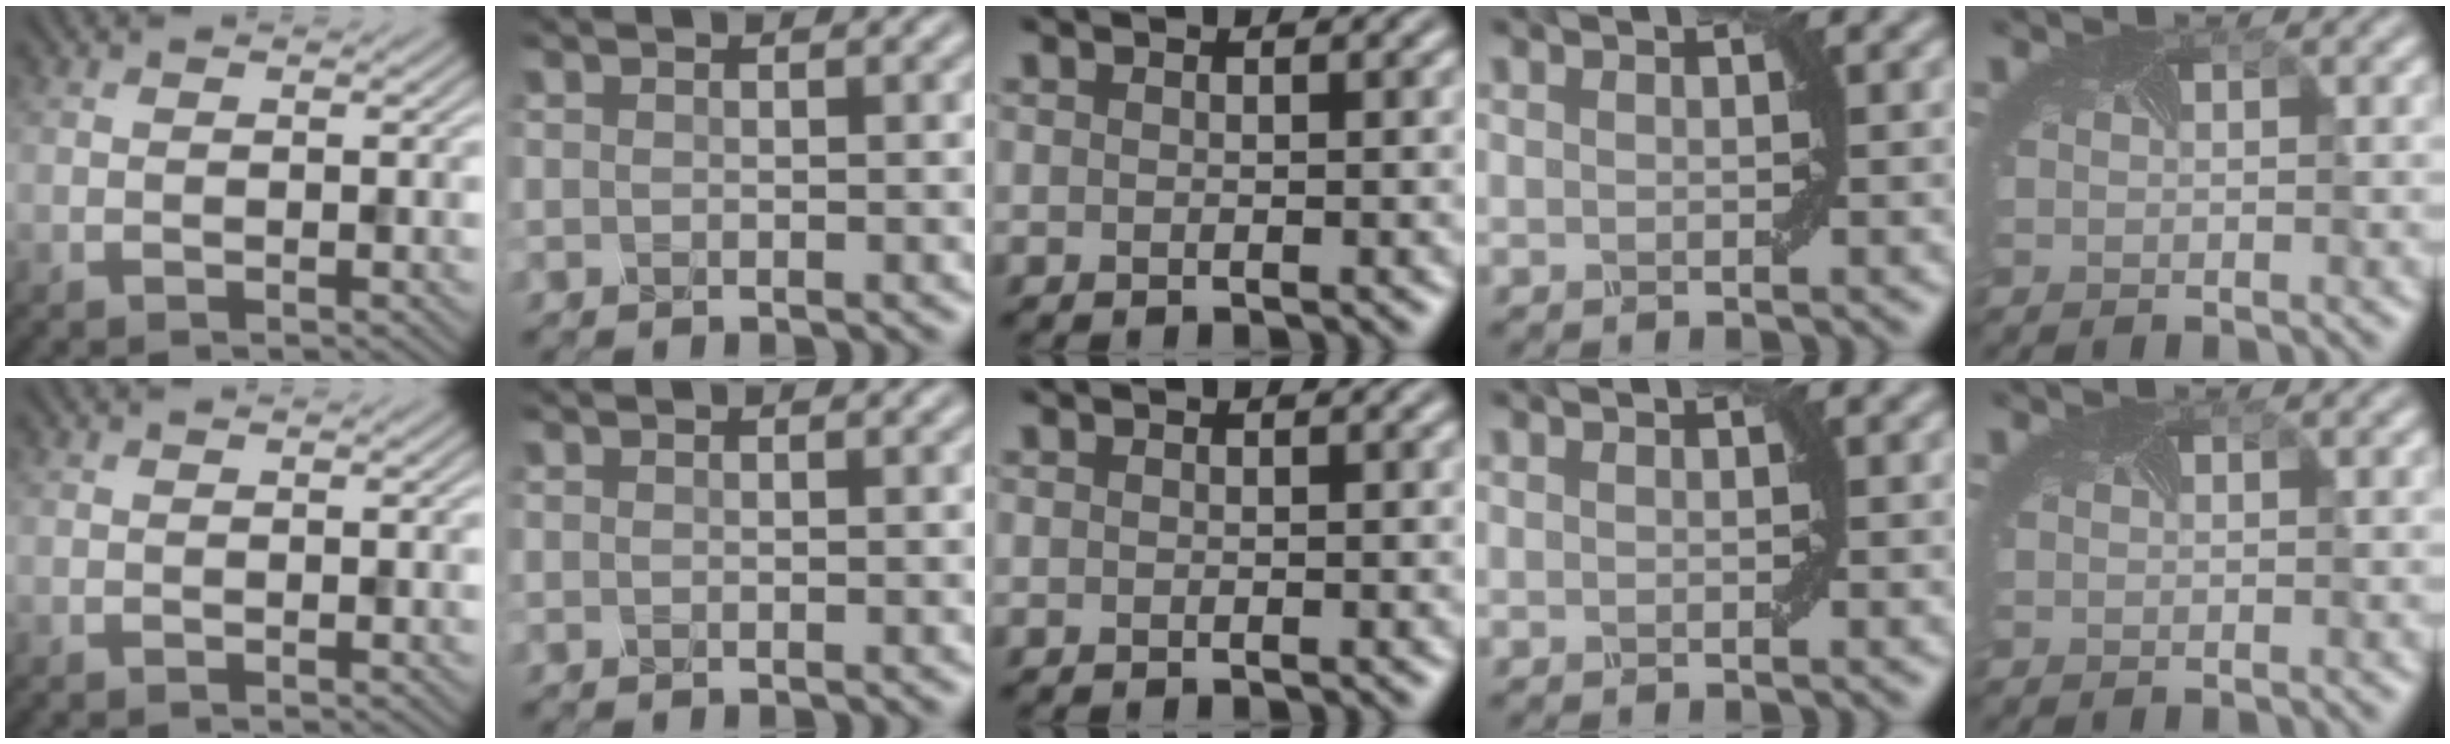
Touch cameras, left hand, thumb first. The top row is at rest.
{}